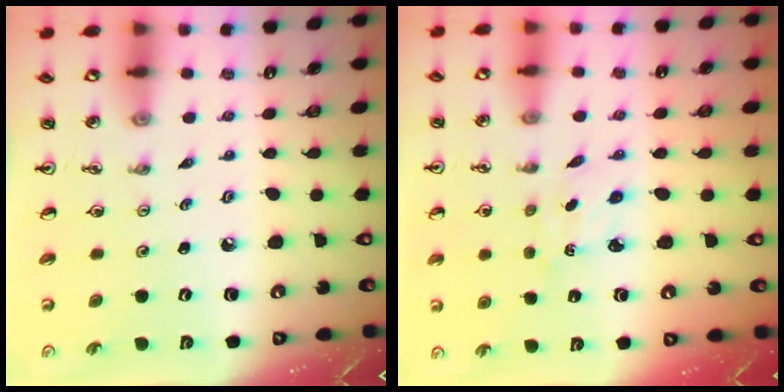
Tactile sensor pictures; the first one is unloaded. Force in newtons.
{"total": 1.8, "press": 1.8, "slide": 0.2}